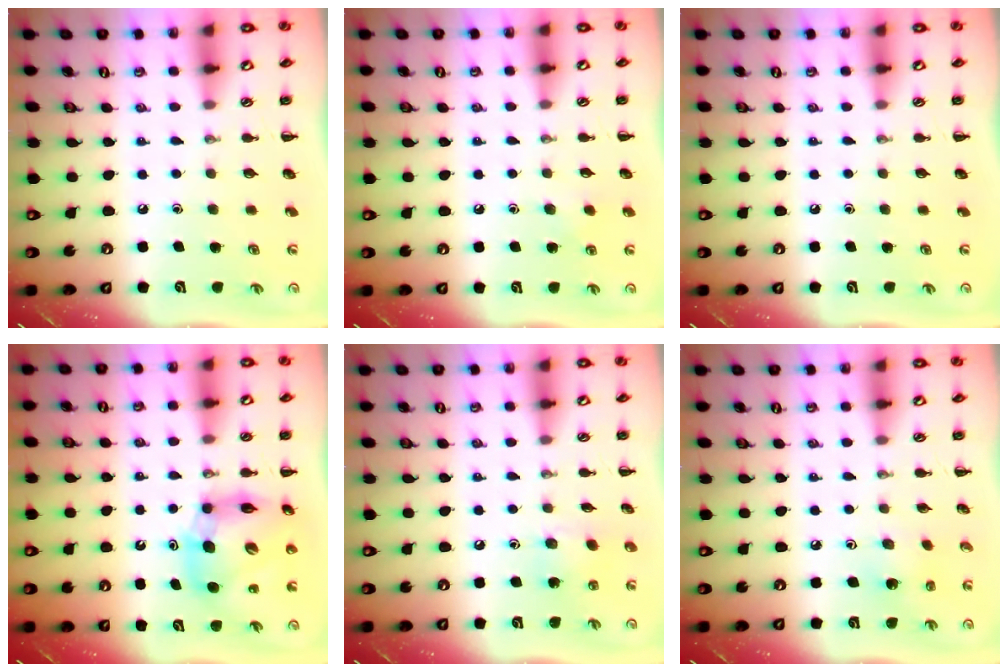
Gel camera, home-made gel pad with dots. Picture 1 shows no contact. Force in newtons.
{"total": 3.9, "press": 3.7, "slide": 1.2}
{"total": 0.0}
{"total": 11.6, "press": 11.1, "slide": 3.1}
{"total": 4.6, "press": 4.5, "slide": 0.9}
{"total": 2.1, "press": 2.0, "slide": 0.5}